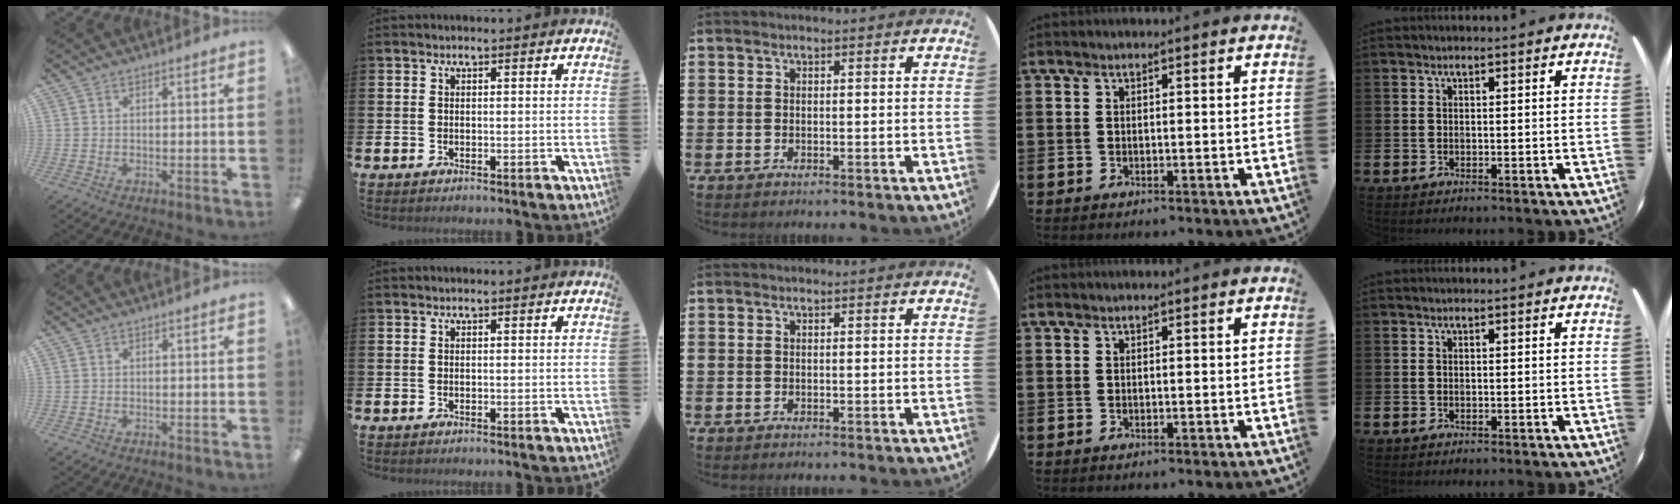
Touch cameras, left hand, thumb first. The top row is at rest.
{}